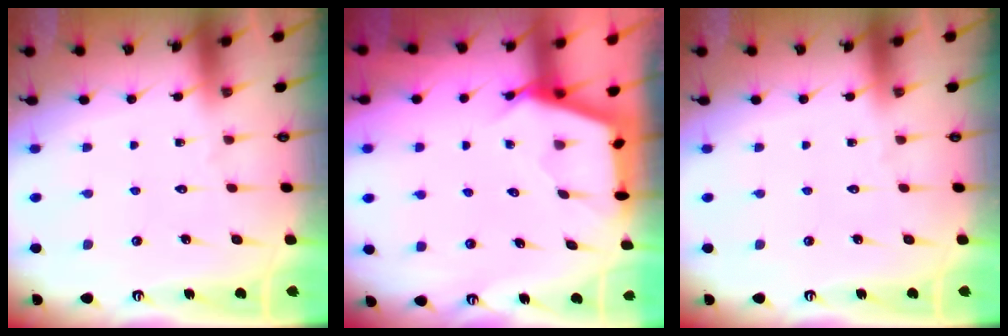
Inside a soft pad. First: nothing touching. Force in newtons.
{"total": 2.6, "press": 2.5, "slide": 0.3}
{"total": 0.0}